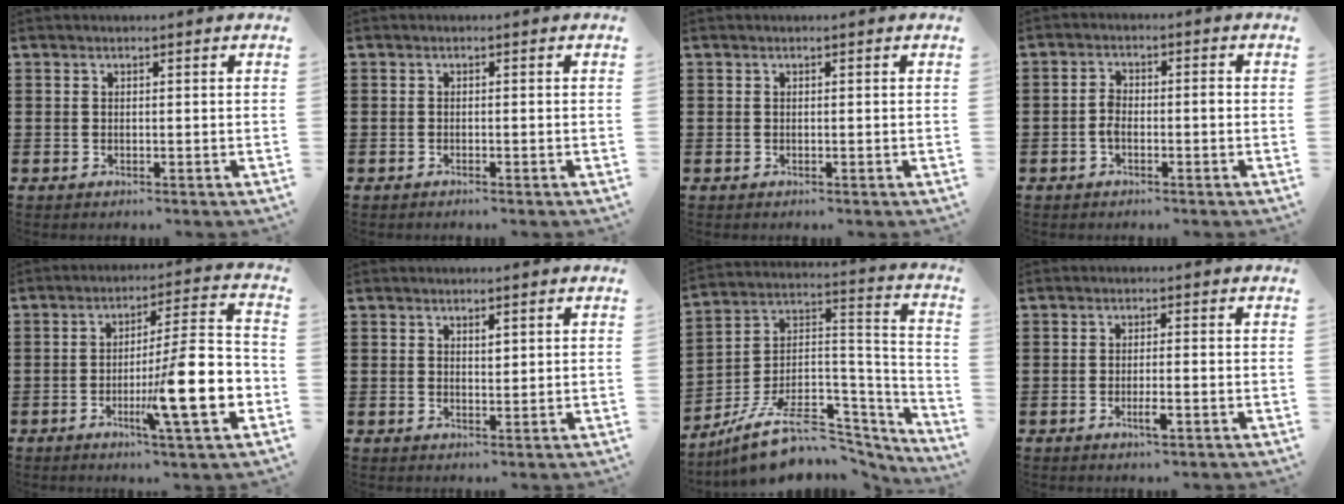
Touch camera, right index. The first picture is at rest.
{"total": 0.5, "force": [-0.5, 0.0, 0.2], "torque": [-0.004, -0.001, -0.010]}
{"total": 0.0}
{"total": 2.7, "force": [-0.7, 1.1, 2.3], "torque": [-0.051, 0.001, -0.016]}
{"total": 14.9, "force": [-4.6, 2.2, 14.0], "torque": [-0.216, -0.015, -0.075]}
{"total": 1.3, "force": [0.8, 0.5, 0.9], "torque": [-0.010, 0.000, 0.013]}
{"total": 11.4, "force": [-7.1, 6.2, 6.4], "torque": [-0.126, 0.016, -0.122]}
{"total": 2.5, "force": [-1.2, 0.2, 2.2], "torque": [-0.043, -0.006, -0.024]}